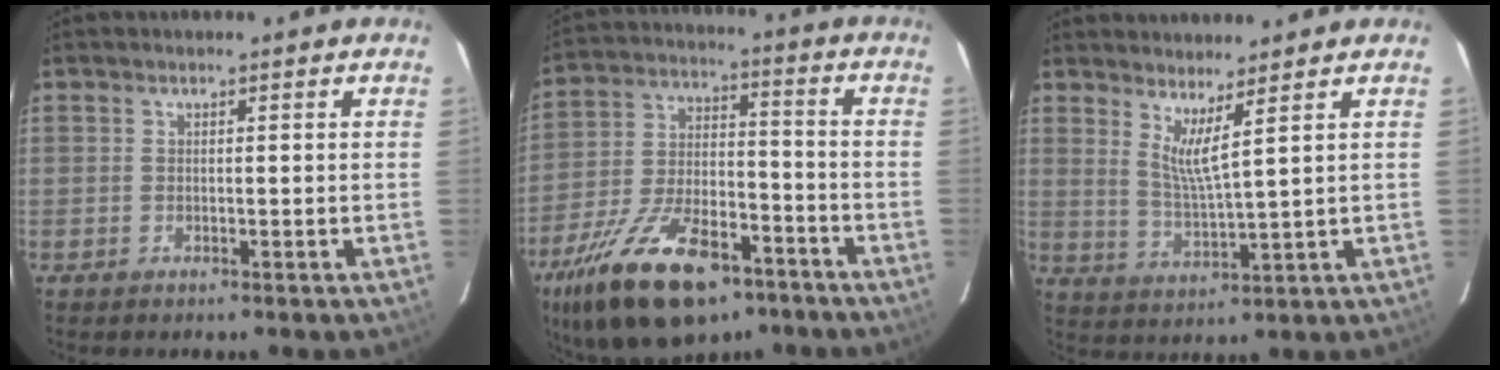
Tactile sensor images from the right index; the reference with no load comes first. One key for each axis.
{"total": 22.8, "fx": -14.4, "fy": 10.5, "fz": 14.3, "tx": -0.278, "ty": -0.015, "tz": -0.233}
{"total": 5.2, "fx": 3.6, "fy": -0.5, "fz": 3.7, "tx": -0.070, "ty": -0.014, "tz": 0.064}